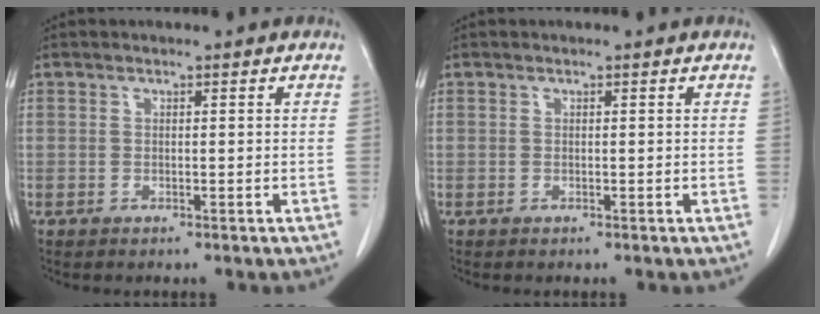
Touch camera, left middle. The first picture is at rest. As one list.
[{"total": 0.0}]